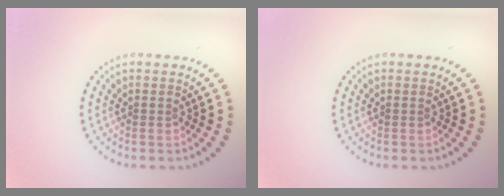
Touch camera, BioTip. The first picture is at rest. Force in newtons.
{"total": 0.0}